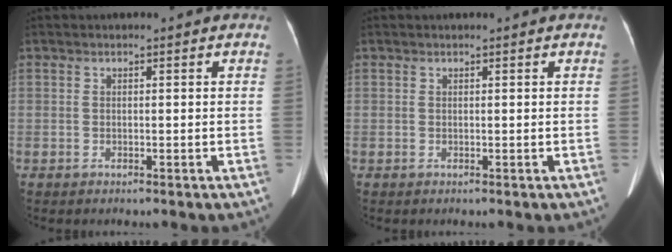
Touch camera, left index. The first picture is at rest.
{"total": 0.0}